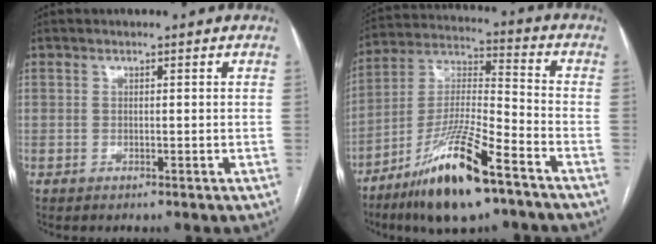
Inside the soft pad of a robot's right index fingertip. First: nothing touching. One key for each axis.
{"total": 16.8, "fx": -10.3, "fy": 2.3, "fz": 13.0, "tx": -0.265, "ty": -0.018, "tz": -0.185}